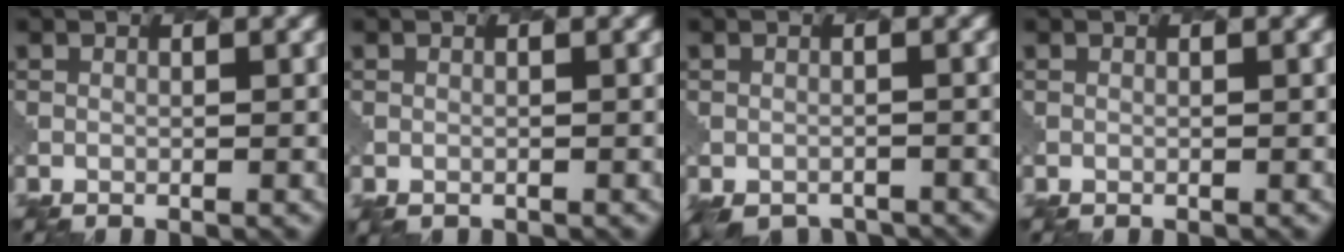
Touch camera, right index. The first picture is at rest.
{"total": 0.7, "force": [-0.4, 0.5, 0.2], "torque": [-0.007, -0.005, -0.008]}
{"total": 4.1, "force": [-3.6, 1.6, 1.2], "torque": [-0.021, -0.018, -0.053]}
{"total": 0.0}